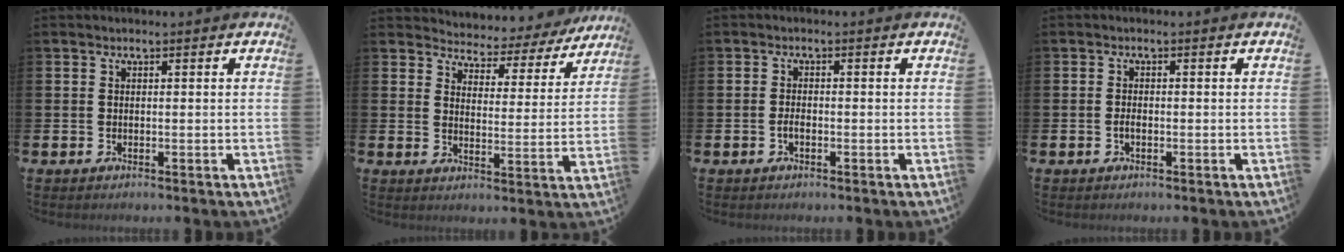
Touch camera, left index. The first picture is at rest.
{"total": 4.1, "force": [3.9, 1.2, 0.0], "torque": [-0.018, -0.044, 0.060]}
{"total": 1.2, "force": [-0.6, 0.6, 0.9], "torque": [-0.016, 0.000, -0.012]}
{"total": 1.0, "force": [-0.4, 0.5, 0.8], "torque": [-0.014, -0.001, -0.008]}